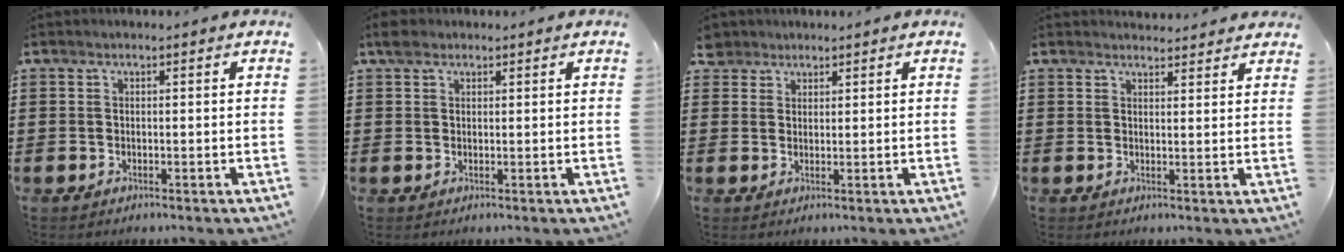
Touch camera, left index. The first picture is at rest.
{"total": 1.9, "force": [1.4, 1.1, 0.7], "torque": [-0.018, 0.008, 0.027]}
{"total": 2.9, "force": [2.3, 1.7, 0.2], "torque": [-0.016, 0.011, 0.045]}
{"total": 2.3, "force": [2.3, 0.3, 0.0], "torque": [-0.007, -0.004, 0.044]}